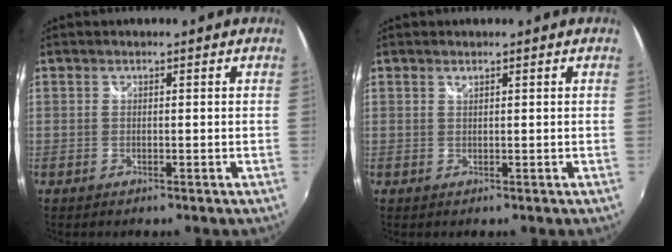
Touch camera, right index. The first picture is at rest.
{"total": 0.5, "force": [0.4, 0.1, 0.3], "torque": [-0.003, 0.001, 0.007]}